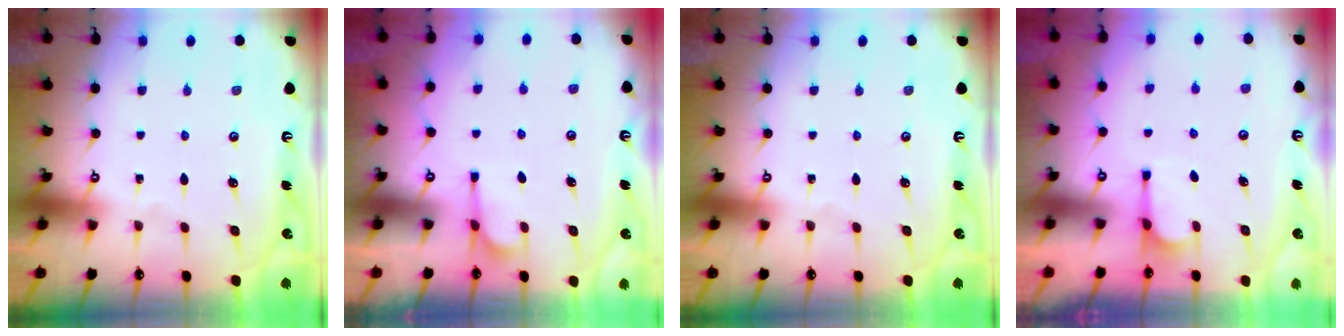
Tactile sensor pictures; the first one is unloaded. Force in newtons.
{"total": 2.5, "press": 2.2, "slide": 1.2}
{"total": 0.0}
{"total": 2.0, "press": 1.7, "slide": 1.1}